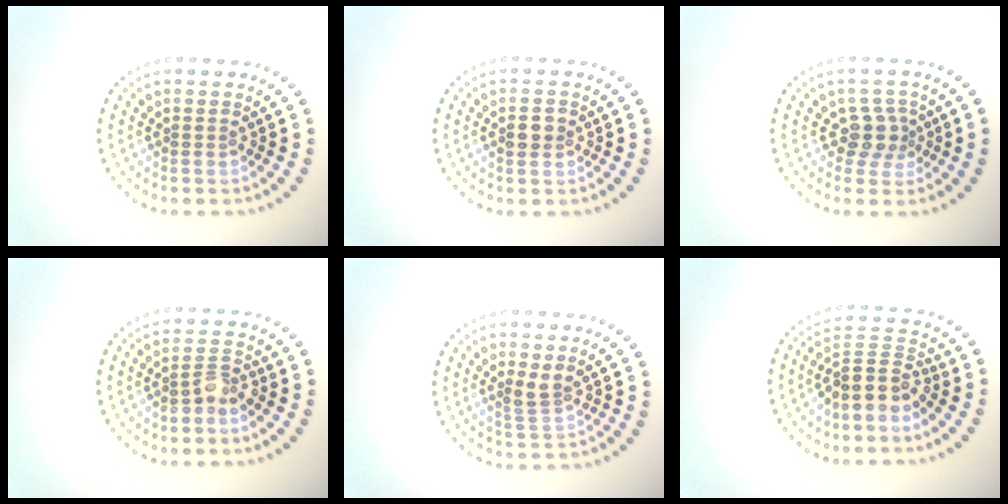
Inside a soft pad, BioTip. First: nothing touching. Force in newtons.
{"total": 2.1, "press": 2.1, "slide": 0.0}
{"total": 2.5, "press": 2.0, "slide": 1.5}
{"total": 2.0, "press": 1.6, "slide": 1.1}
{"total": 1.8, "press": 1.3, "slide": 1.3}
{"total": 4.0, "press": 3.3, "slide": 2.2}